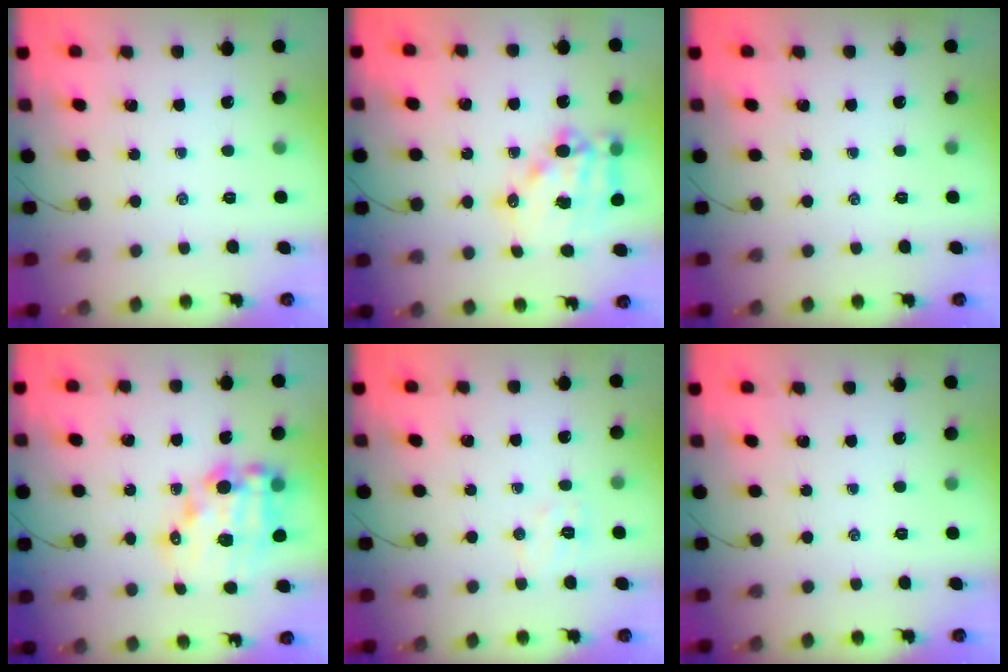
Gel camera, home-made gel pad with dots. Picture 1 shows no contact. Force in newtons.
{"total": 13.9, "press": 13.6, "slide": 3.0}
{"total": 0.0}
{"total": 14.6, "press": 14.3, "slide": 3.2}
{"total": 6.4, "press": 6.3, "slide": 1.0}
{"total": 0.0}